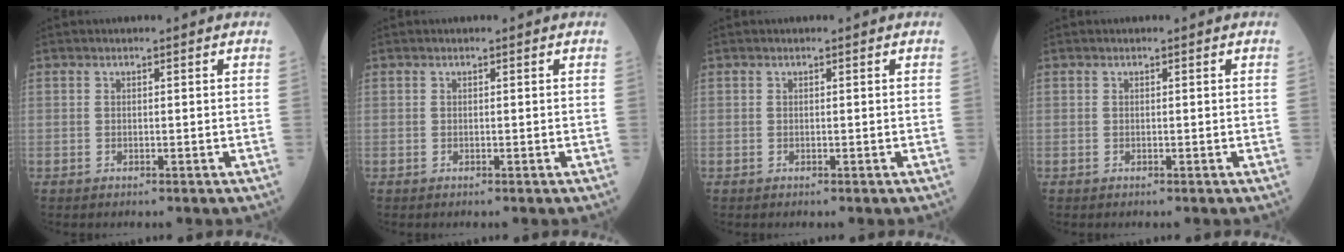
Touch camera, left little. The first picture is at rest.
{"total": 0.0}
{"total": 0.0}
{"total": 0.0}